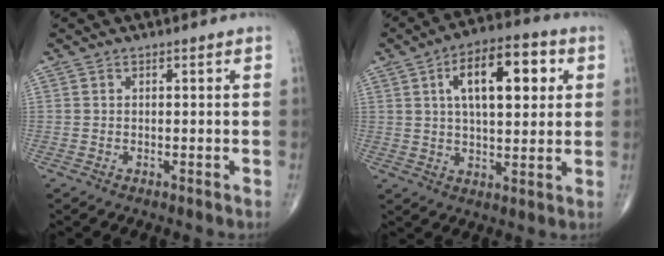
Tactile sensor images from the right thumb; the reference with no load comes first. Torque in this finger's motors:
{"motor_torque": [0.28, 3.15, 1.10, 0.28, 0.14]}